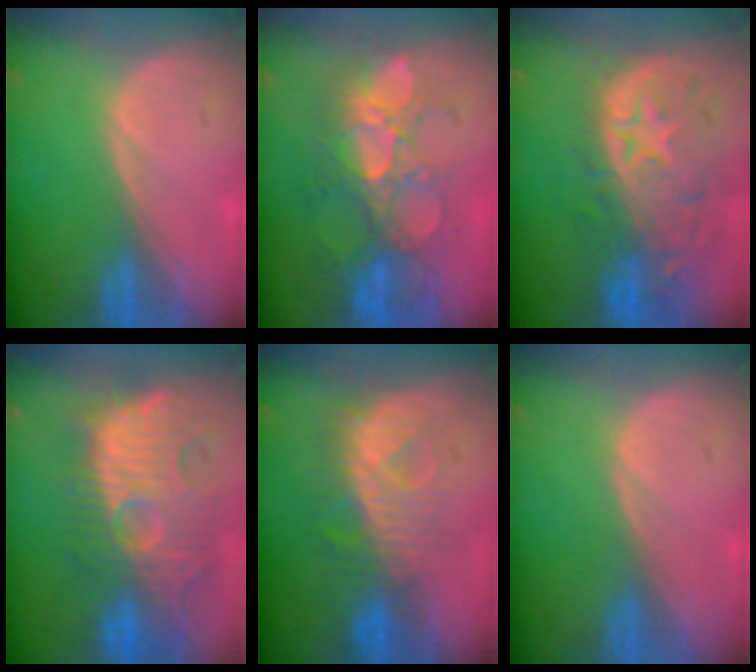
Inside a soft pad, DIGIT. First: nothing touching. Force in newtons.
{"total": 10.3, "press": 9.3, "slide": 4.4}
{"total": 11.9, "press": 10.1, "slide": 6.3}
{"total": 12.8, "press": 12.2, "slide": 3.9}
{"total": 8.1, "press": 7.9, "slide": 2.0}
{"total": 0.0}